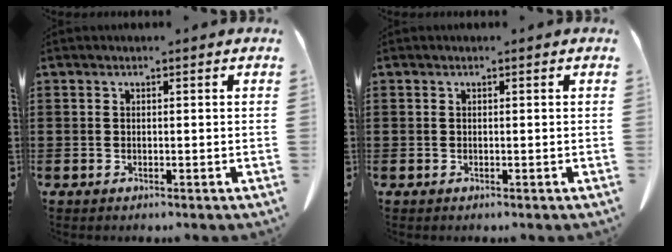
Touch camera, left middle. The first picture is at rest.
{"total": 0.0}